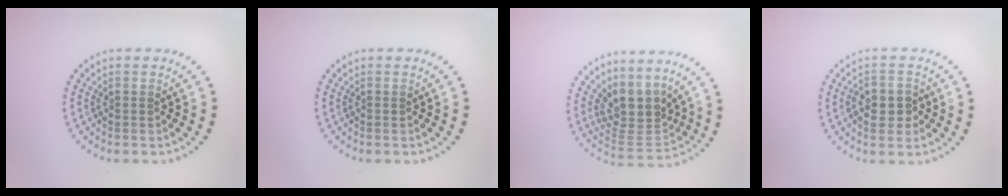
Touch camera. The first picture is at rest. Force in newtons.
{"total": 0.0}
{"total": 4.1, "press": 3.2, "slide": 2.5}
{"total": 2.8, "press": 2.7, "slide": 0.7}